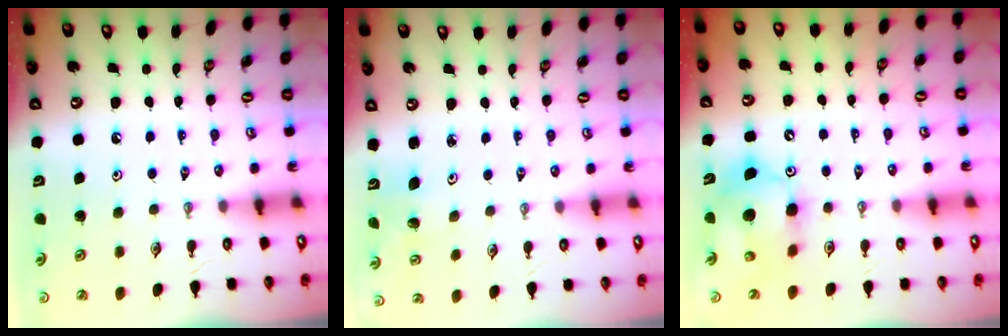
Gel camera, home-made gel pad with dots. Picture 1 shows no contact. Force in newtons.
{"total": 2.1, "press": 2.1, "slide": 0.2}
{"total": 12.1, "press": 11.9, "slide": 2.2}